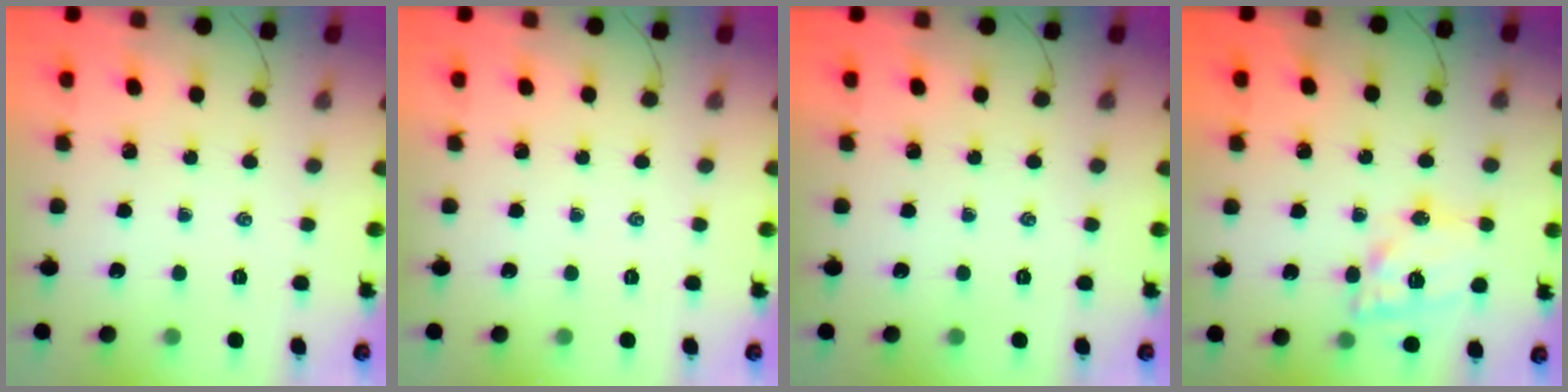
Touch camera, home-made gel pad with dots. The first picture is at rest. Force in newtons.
{"total": 0.0}
{"total": 0.0}
{"total": 15.2, "press": 15.0, "slide": 2.6}